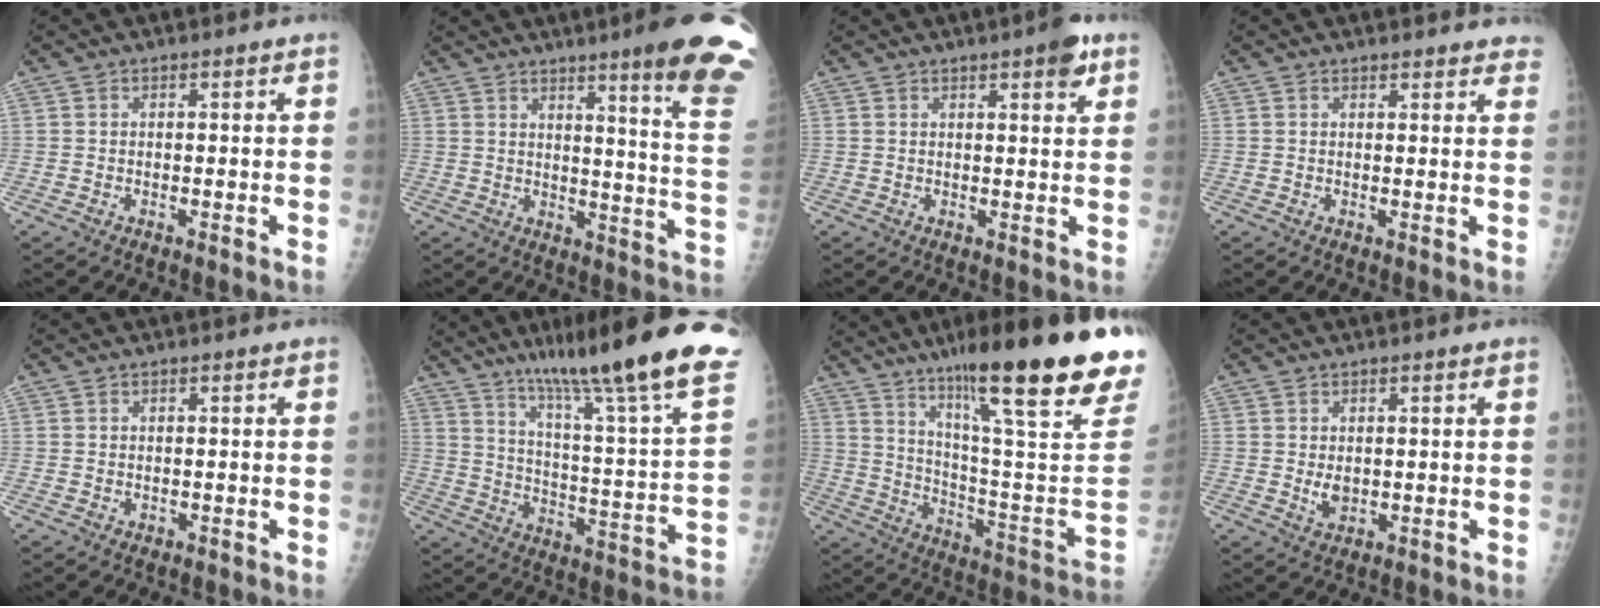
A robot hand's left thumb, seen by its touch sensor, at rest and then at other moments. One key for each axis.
{"total": 18.8, "fx": 12.7, "fy": 0.6, "fz": 13.9, "tx": -0.155, "ty": -0.083, "tz": 0.154}
{"total": 4.6, "fx": 2.8, "fy": 1.1, "fz": 3.5, "tx": -0.040, "ty": -0.011, "tz": 0.032}
{"total": 6.1, "fx": 5.6, "fy": 1.8, "fz": 1.6, "tx": 0.016, "ty": -0.017, "tz": 0.047}
{"total": 0.6, "fx": 0.3, "fy": 0.4, "fz": 0.4, "tx": -0.003, "ty": -0.001, "tz": 0.004}
{"total": 29.0, "fx": 20.2, "fy": 3.2, "fz": 20.6, "tx": -0.289, "ty": -0.077, "tz": 0.297}
{"total": 32.0, "fx": 20.2, "fy": 4.2, "fz": 24.5, "tx": -0.319, "ty": -0.075, "tz": 0.306}
{"total": 2.7, "fx": 0.5, "fy": 1.7, "fz": 2.1, "tx": -0.030, "ty": -0.008, "tz": 0.015}